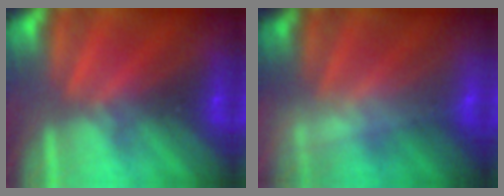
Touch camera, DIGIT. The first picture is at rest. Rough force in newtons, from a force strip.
{"total": 2.4}